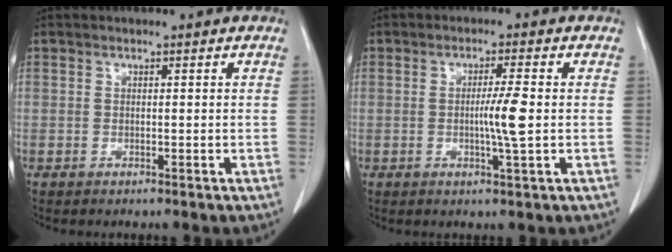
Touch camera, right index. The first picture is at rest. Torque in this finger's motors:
{"motor_torque": [0.16, 0.02, 0.07, 0.06]}